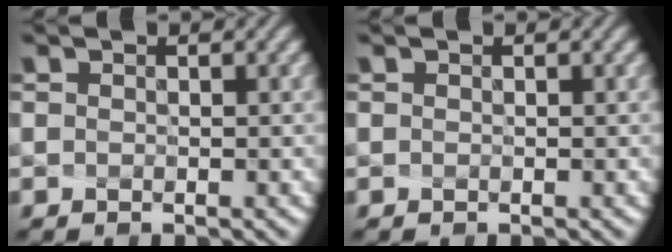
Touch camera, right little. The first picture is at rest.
{"total": 0.0}